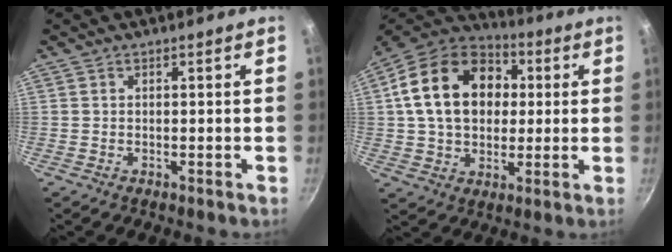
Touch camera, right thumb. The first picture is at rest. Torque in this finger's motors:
{"motor_torque": [0.40, 4.07, 1.05, -0.89, 0.60]}